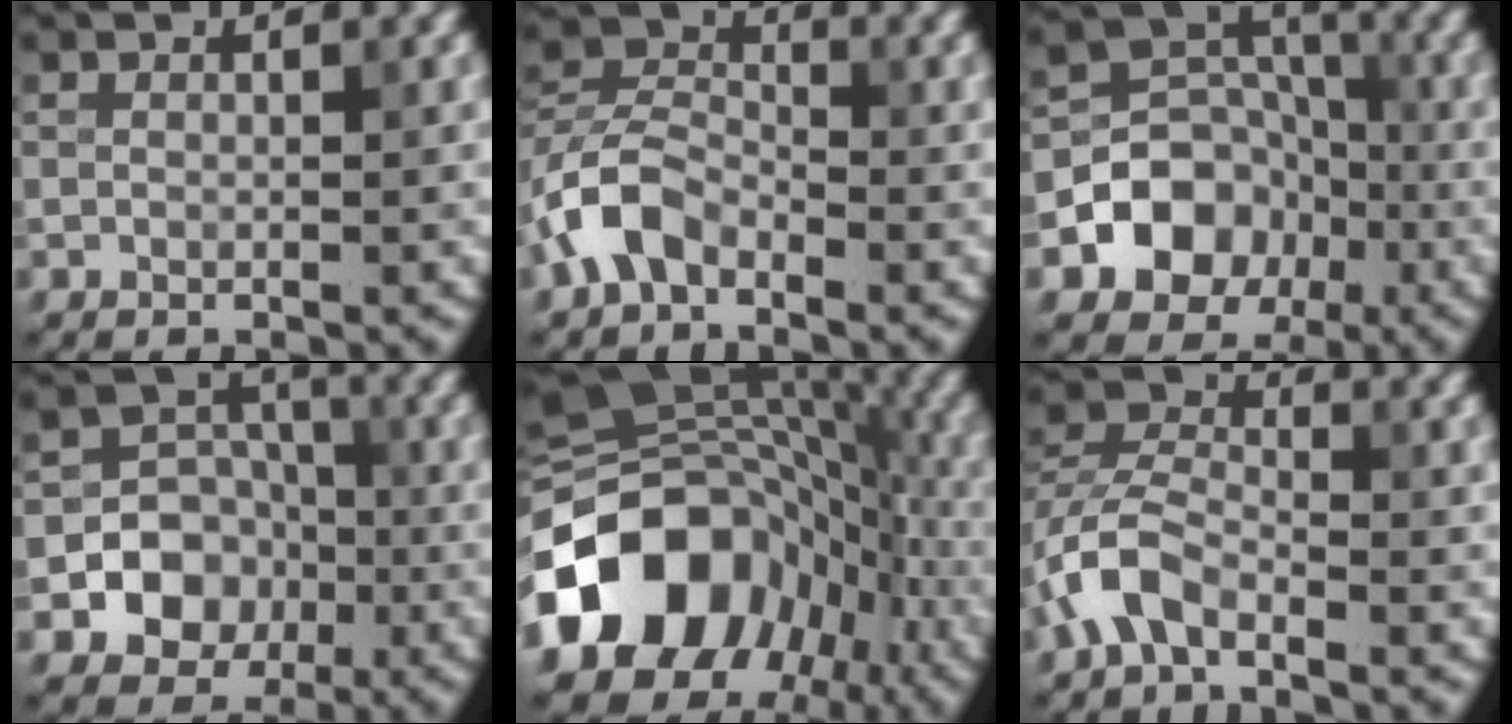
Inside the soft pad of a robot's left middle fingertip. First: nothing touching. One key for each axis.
{"total": 4.8, "fx": -2.7, "fy": 2.8, "fz": 2.7, "tx": -0.057, "ty": 0.011, "tz": -0.064}
{"total": 6.7, "fx": -2.5, "fy": 5.5, "fz": 2.8, "tx": -0.035, "ty": -0.002, "tz": -0.051}
{"total": 7.0, "fx": -2.0, "fy": 6.3, "fz": 2.4, "tx": -0.015, "ty": 0.009, "tz": -0.060}
{"total": 15.2, "fx": -5.2, "fy": 11.5, "fz": 8.5, "tx": -0.148, "ty": 0.005, "tz": -0.107}
{"total": 4.3, "fx": -2.3, "fy": 2.3, "fz": 2.9, "tx": -0.061, "ty": 0.010, "tz": -0.056}